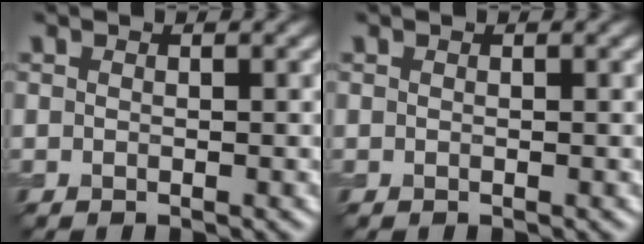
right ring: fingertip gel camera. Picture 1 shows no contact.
{"total": 0.0}